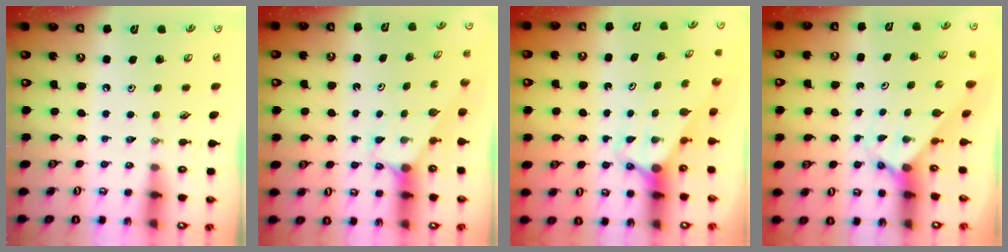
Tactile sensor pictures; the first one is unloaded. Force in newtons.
{"total": 2.3, "press": 2.3, "slide": 0.2}
{"total": 2.7, "press": 2.7, "slide": 0.0}
{"total": 2.0, "press": 2.0, "slide": 0.2}